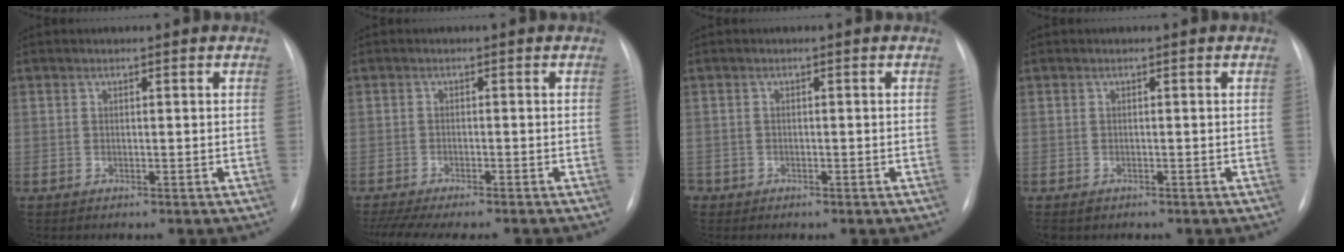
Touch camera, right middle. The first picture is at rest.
{"total": 11.4, "force": [-9.8, 1.6, 5.6], "torque": [-0.079, -0.007, -0.137]}
{"total": 1.2, "force": [-0.5, 1.1, 0.2], "torque": [-0.003, 0.004, -0.009]}
{"total": 0.8, "force": [-0.5, 0.6, 0.2], "torque": [-0.006, 0.001, -0.004]}